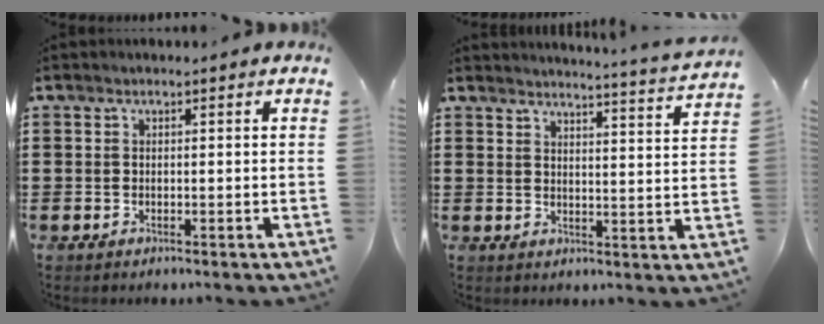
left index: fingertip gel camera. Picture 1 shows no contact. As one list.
[{"total": 3.6, "force": [3.4, -0.9, 0.5], "torque": [-0.017, -0.033, 0.055]}]